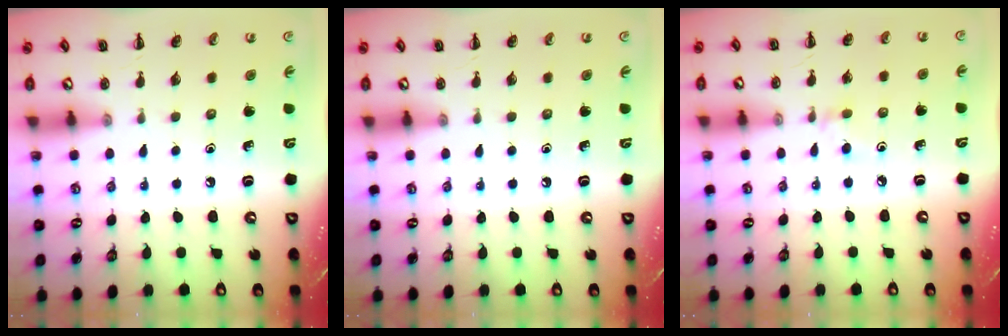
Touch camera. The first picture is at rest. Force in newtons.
{"total": 0.0}
{"total": 4.4, "press": 4.2, "slide": 1.5}